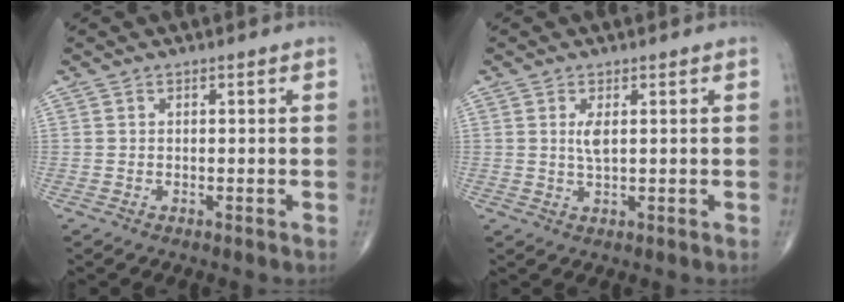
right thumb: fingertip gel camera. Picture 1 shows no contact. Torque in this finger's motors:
{"motor_torque": [0.61, 0.48, 0.22, 0.14, 0.00]}